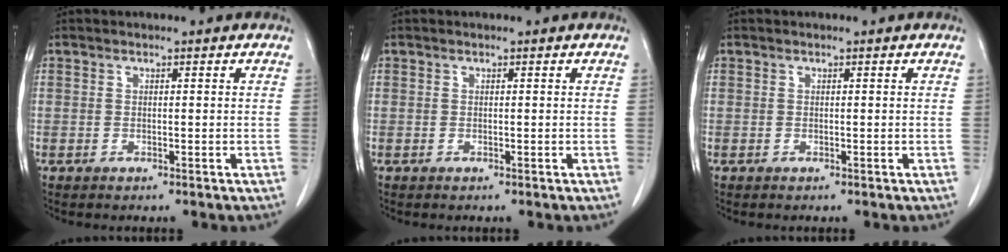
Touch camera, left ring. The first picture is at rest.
{"total": 0.0}
{"total": 0.0}